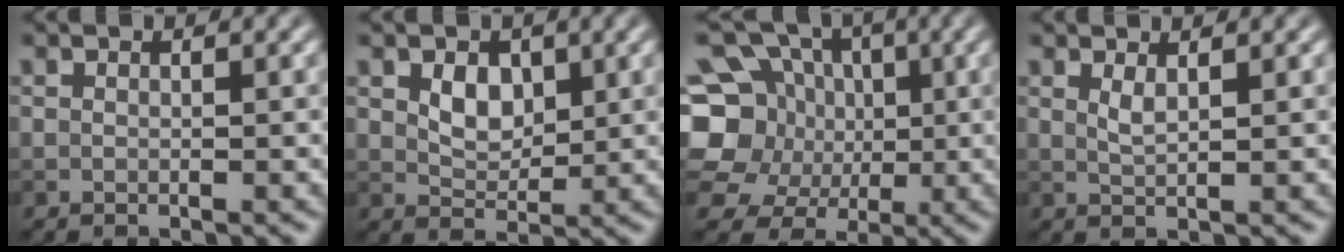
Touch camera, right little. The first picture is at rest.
{"total": 2.7, "force": [0.9, 1.8, 1.7], "torque": [-0.034, -0.004, 0.019]}
{"total": 9.9, "force": [0.6, 8.8, 4.6], "torque": [-0.105, 0.005, -0.017]}
{"total": 1.2, "force": [0.7, 0.3, 1.0], "torque": [-0.022, -0.001, 0.014]}